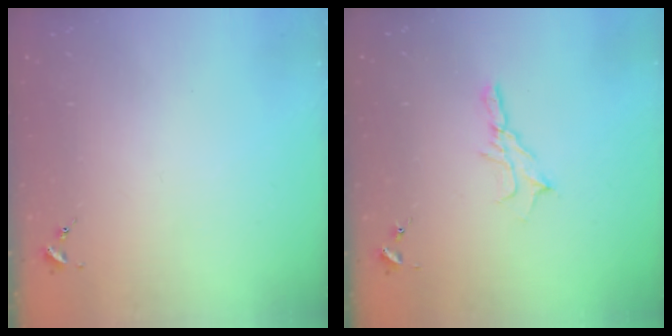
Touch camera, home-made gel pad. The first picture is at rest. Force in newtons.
{"total": 7.3, "press": 7.3, "slide": 0.4}